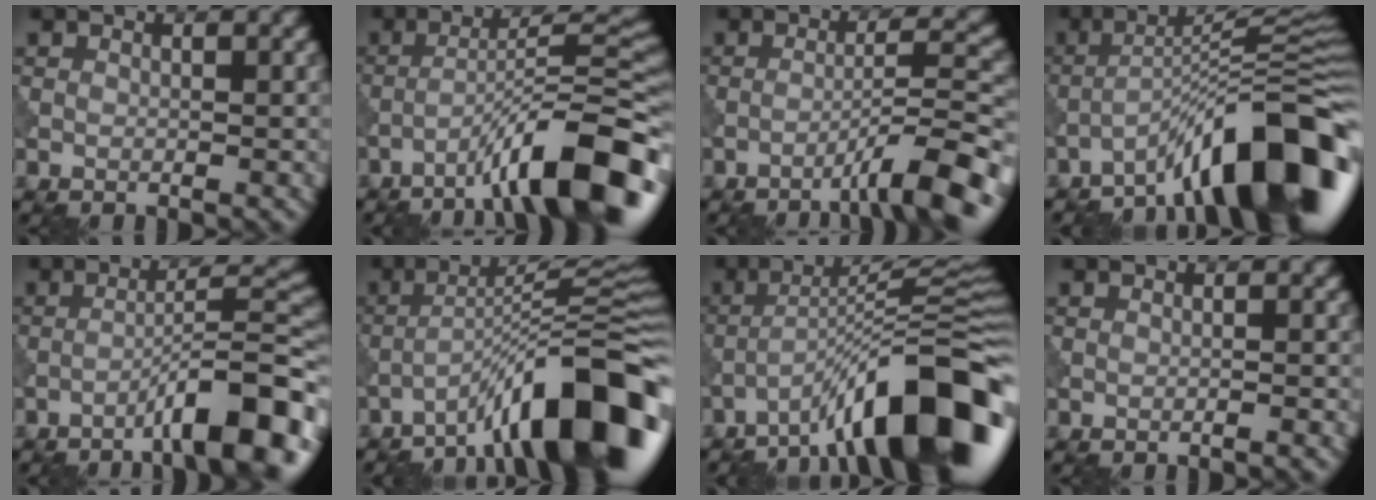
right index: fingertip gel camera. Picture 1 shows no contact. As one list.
[{"total": 11.4, "force": [-6.5, 1.7, 9.2], "torque": [-0.131, 0.026, -0.104]}, {"total": 7.1, "force": [-4.5, 0.7, 5.5], "torque": [-0.072, 0.021, -0.077]}, {"total": 11.8, "force": [-7.7, 1.8, 8.8], "torque": [-0.118, 0.032, -0.128]}, {"total": 9.4, "force": [-5.4, 1.5, 7.6], "torque": [-0.108, 0.024, -0.086]}, {"total": 13.1, "force": [-7.9, 2.2, 10.2], "torque": [-0.147, 0.026, -0.131]}, {"total": 13.2, "force": [-8.0, 2.3, 10.3], "torque": [-0.149, 0.024, -0.132]}, {"total": 0.8, "force": [-0.5, 0.1, 0.7], "torque": [-0.006, 0.003, -0.016]}]